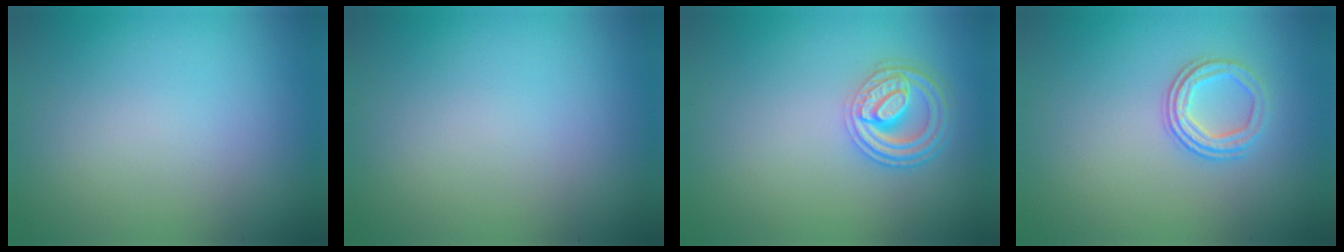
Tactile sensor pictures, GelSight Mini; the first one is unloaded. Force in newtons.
{"total": 0.0}
{"total": 4.5, "press": 3.6, "slide": 2.7}
{"total": 2.7, "press": 2.3, "slide": 1.4}